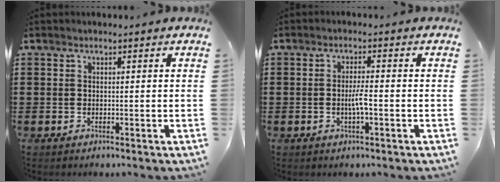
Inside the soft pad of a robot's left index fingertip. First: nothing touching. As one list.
[{"total": 3.1, "force": [-0.7, 0.4, 3.0], "torque": [-0.060, -0.001, -0.015]}]